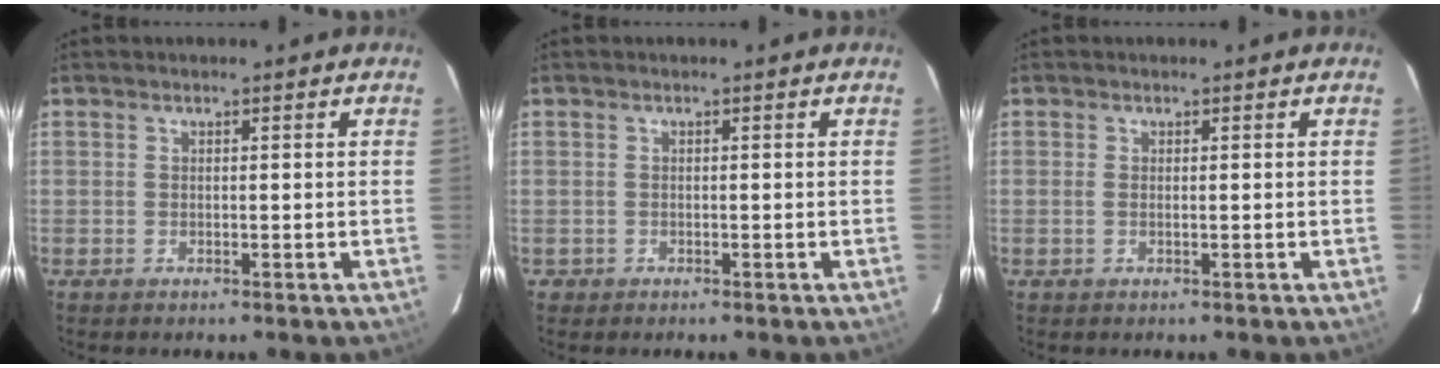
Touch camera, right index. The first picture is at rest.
{"total": 1.2, "force": [-0.4, 1.1, 0.0], "torque": [-0.001, 0.003, -0.002]}
{"total": 0.6, "force": [0.0, 0.1, 0.6], "torque": [-0.014, 0.001, 0.000]}